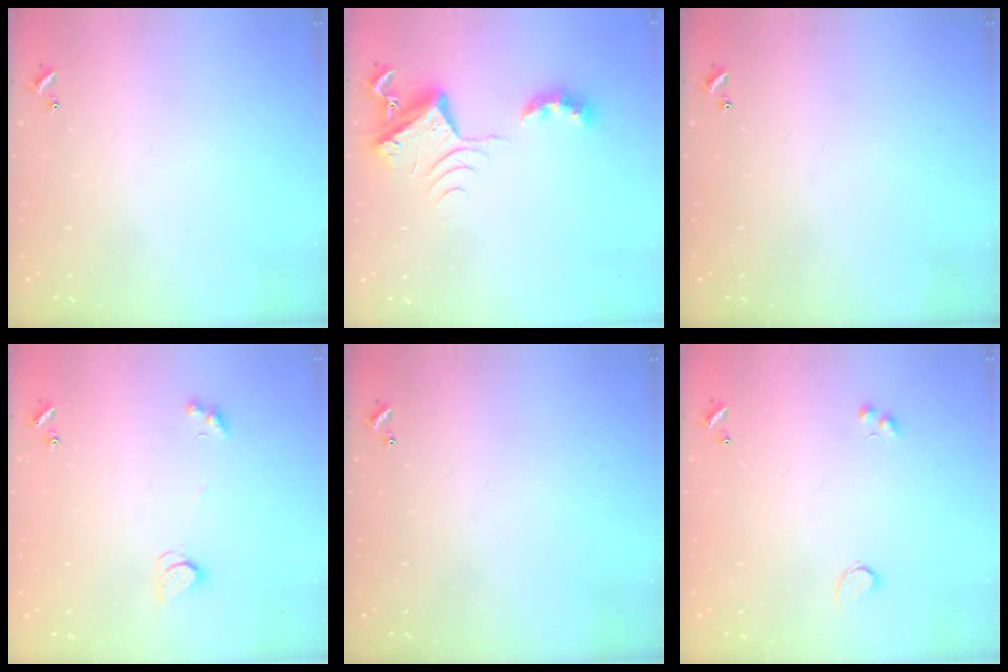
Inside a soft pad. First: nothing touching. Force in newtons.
{"total": 7.6, "press": 7.5, "slide": 1.0}
{"total": 0.0}
{"total": 2.1, "press": 2.1, "slide": 0.4}
{"total": 0.0}
{"total": 1.9, "press": 1.5, "slide": 1.1}